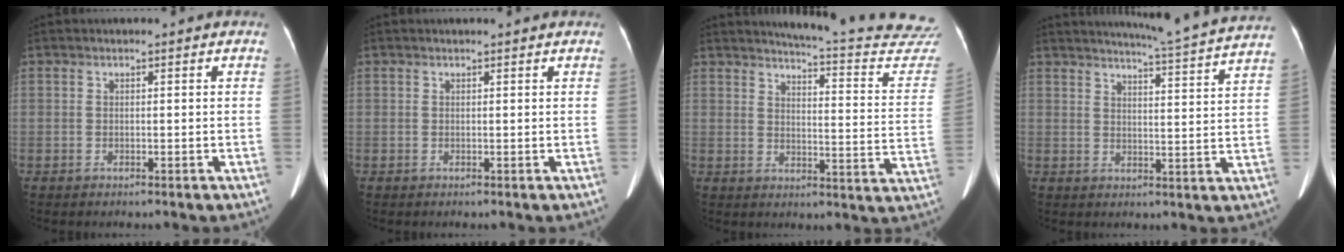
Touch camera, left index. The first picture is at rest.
{"total": 1.3, "force": [1.2, 0.0, 0.4], "torque": [-0.010, 0.009, 0.013]}
{"total": 22.5, "force": [21.8, 0.9, 5.5], "torque": [-0.065, -0.133, 0.234]}
{"total": 15.1, "force": [14.1, -1.9, 4.8], "torque": [-0.086, -0.053, 0.166]}